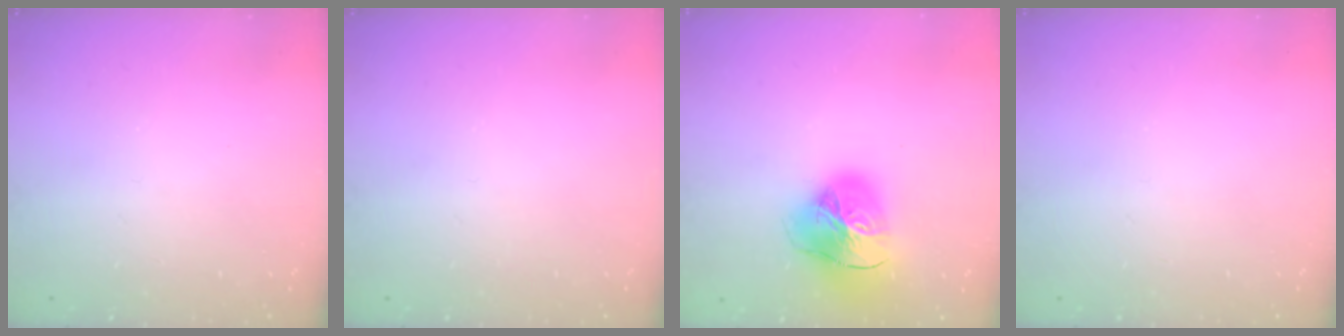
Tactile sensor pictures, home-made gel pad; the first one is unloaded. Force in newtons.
{"total": 0.0}
{"total": 23.3, "press": 23.2, "slide": 2.4}
{"total": 0.0}